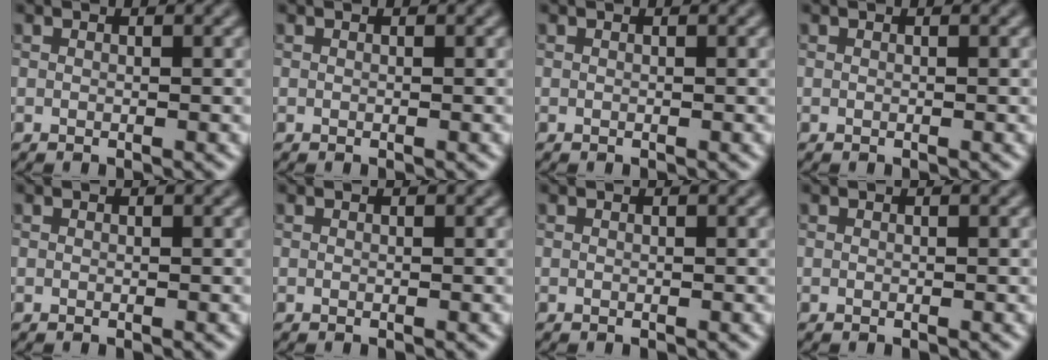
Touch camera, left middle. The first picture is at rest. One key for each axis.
{"total": 0.0}
{"total": 0.0}
{"total": 0.0}
{"total": 0.0}
{"total": 0.0}
{"total": 0.0}
{"total": 0.0}